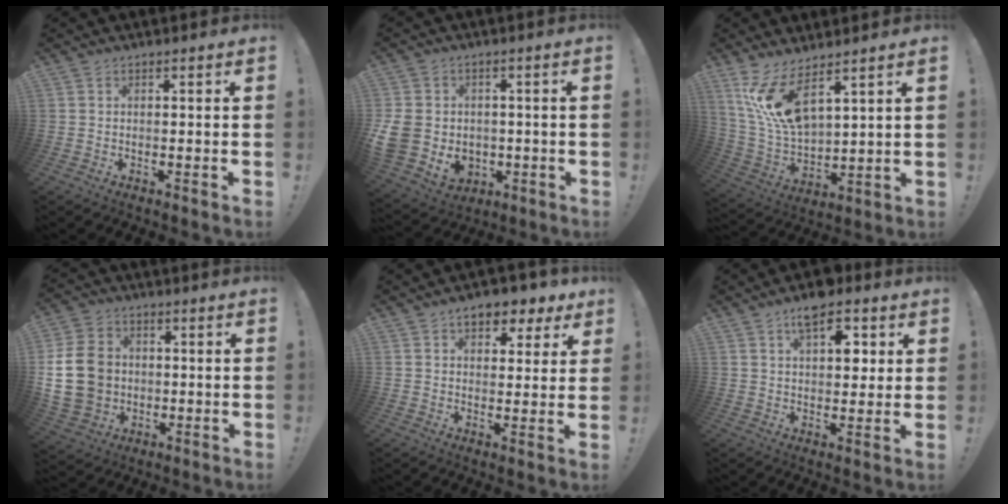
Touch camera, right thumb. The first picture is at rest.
{"total": 11.3, "force": [-0.9, 9.8, 5.4], "torque": [-0.117, 0.002, -0.006]}
{"total": 14.2, "force": [8.9, 5.4, 9.8], "torque": [-0.214, -0.057, 0.162]}
{"total": 15.5, "force": [-0.3, 12.9, 8.5], "torque": [-0.148, 0.011, 0.004]}
{"total": 7.7, "force": [4.4, 4.4, 4.6], "torque": [-0.059, -0.022, 0.078]}
{"total": 11.5, "force": [5.6, 6.3, 7.8], "torque": [-0.096, -0.023, 0.095]}